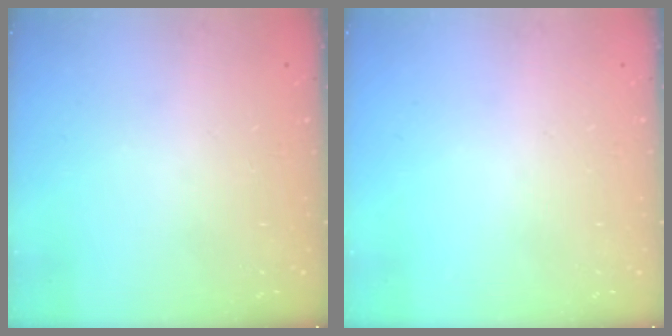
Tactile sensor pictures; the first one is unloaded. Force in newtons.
{"total": 0.0}